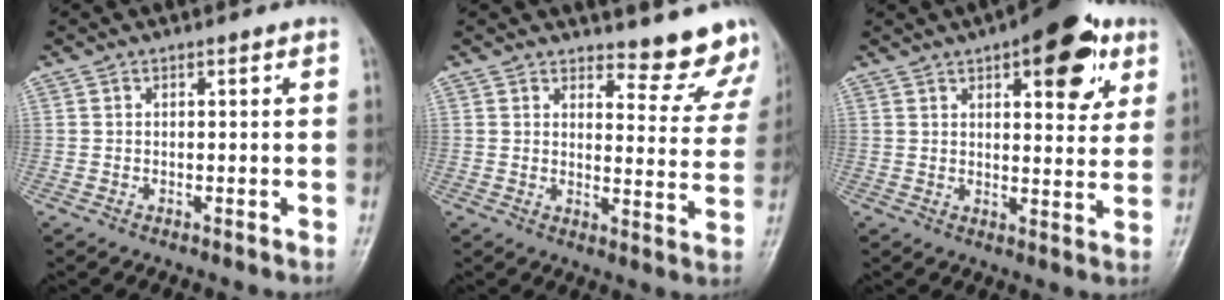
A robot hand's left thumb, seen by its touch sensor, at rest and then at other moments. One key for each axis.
{"total": 10.8, "fx": 10.3, "fy": 2.9, "fz": 1.4, "tx": 0.024, "ty": -0.099, "tz": 0.106}
{"total": 14.4, "fx": 6.9, "fy": 6.0, "fz": 11.1, "tx": -0.104, "ty": -0.018, "tz": 0.086}